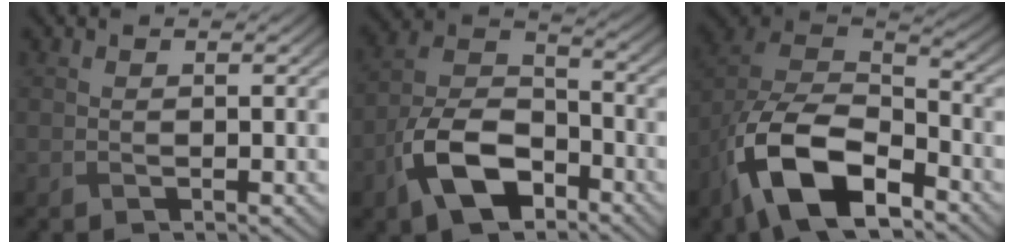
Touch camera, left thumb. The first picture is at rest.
{"total": 11.2, "force": [-5.9, 6.2, 7.3], "torque": [-0.154, -0.001, -0.128]}
{"total": 15.1, "force": [-8.0, 7.9, 10.1], "torque": [-0.218, -0.031, -0.156]}